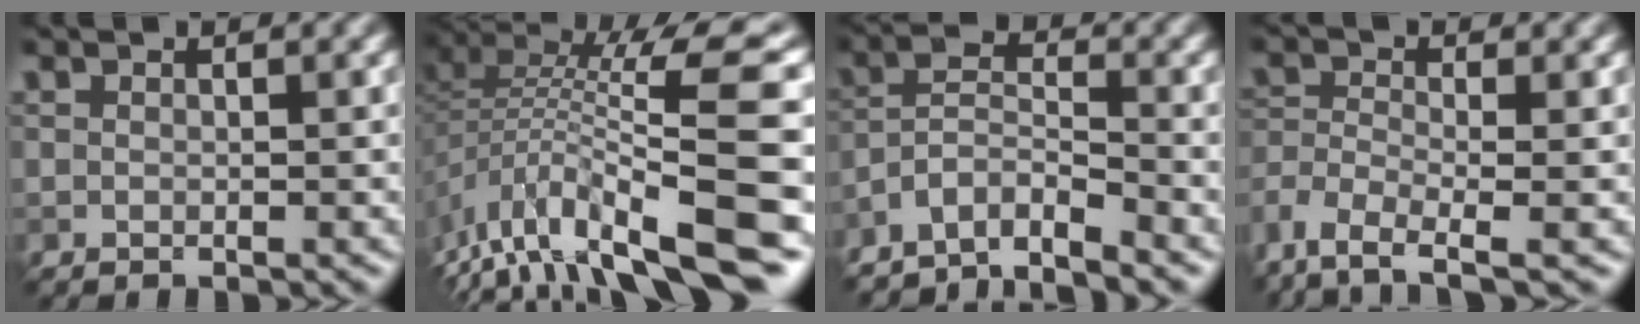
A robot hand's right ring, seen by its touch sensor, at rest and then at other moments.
{"total": 11.0, "force": [-4.0, 2.8, 9.9], "torque": [-0.170, 0.028, -0.060]}
{"total": 5.2, "force": [-4.7, 0.9, 2.1], "torque": [-0.033, 0.001, -0.093]}
{"total": 5.2, "force": [-3.7, 1.6, 3.2], "torque": [-0.069, -0.007, -0.082]}